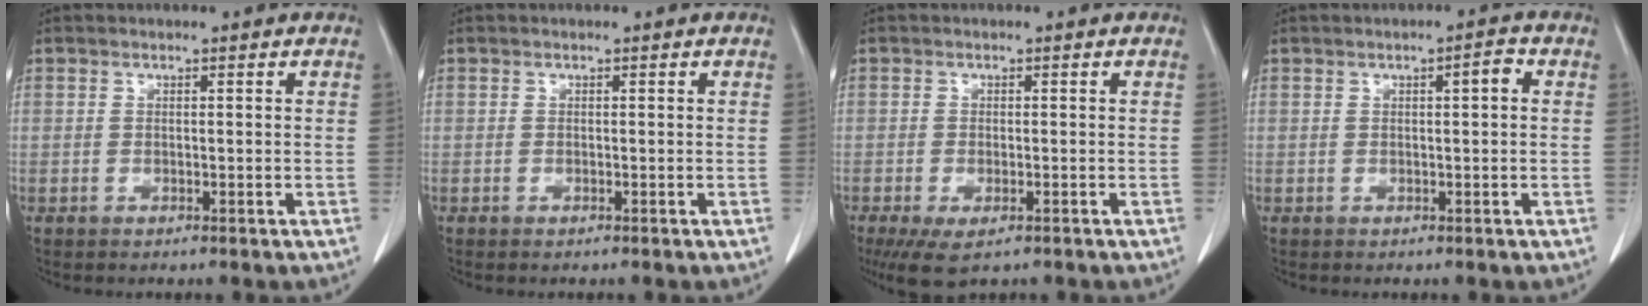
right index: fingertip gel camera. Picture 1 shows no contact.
{"total": 0.0}
{"total": 5.2, "force": [-3.2, 1.8, 3.6], "torque": [-0.061, -0.014, -0.050]}
{"total": 2.1, "force": [0.5, 0.4, 2.0], "torque": [-0.030, 0.005, 0.006]}